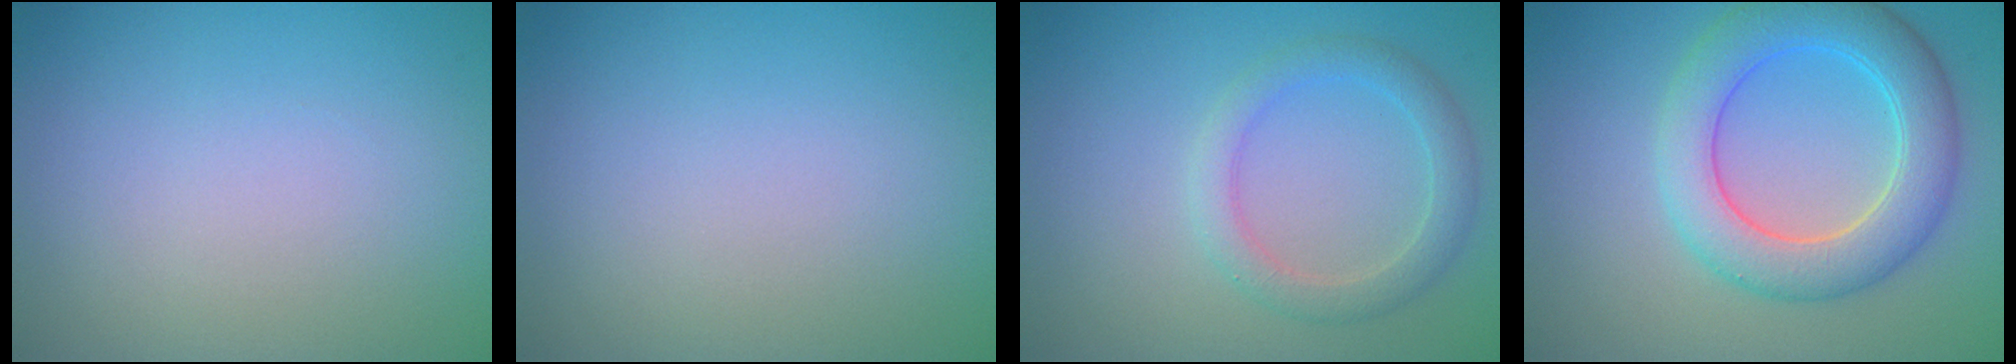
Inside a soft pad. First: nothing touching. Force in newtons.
{"total": 0.0}
{"total": 2.7, "press": 2.7, "slide": 0.1}
{"total": 6.5, "press": 6.5, "slide": 0.3}